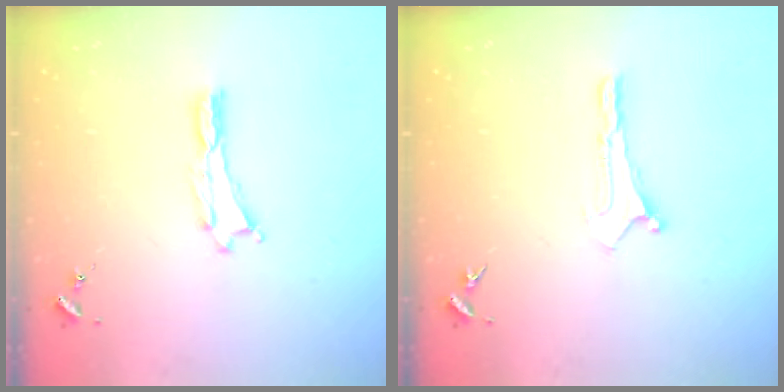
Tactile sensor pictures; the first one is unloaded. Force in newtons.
{"total": 0.0}